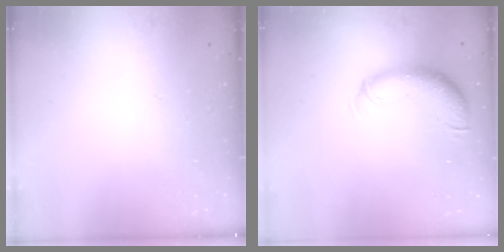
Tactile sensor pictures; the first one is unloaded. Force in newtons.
{"total": 10.9, "press": 10.6, "slide": 2.3}